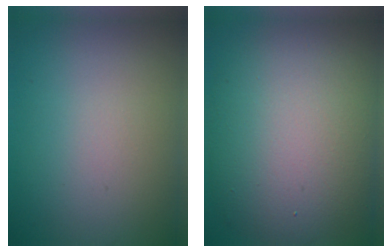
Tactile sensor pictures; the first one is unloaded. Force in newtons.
{"total": 11.8, "press": 11.7, "slide": 1.0}